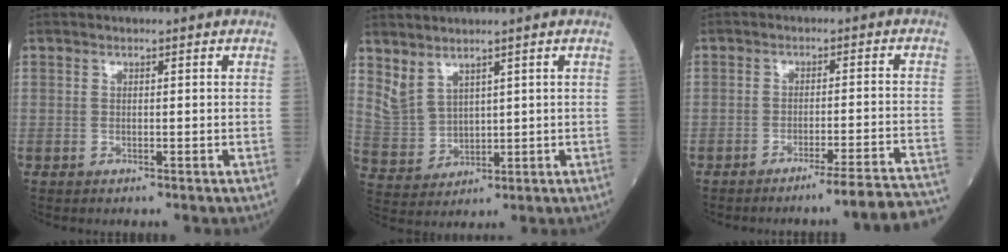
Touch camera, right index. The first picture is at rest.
{"total": 4.7, "force": [3.5, 2.5, 1.9], "torque": [-0.053, 0.003, 0.091]}
{"total": 12.3, "force": [-11.5, -1.5, 4.1], "torque": [-0.016, 0.003, -0.144]}